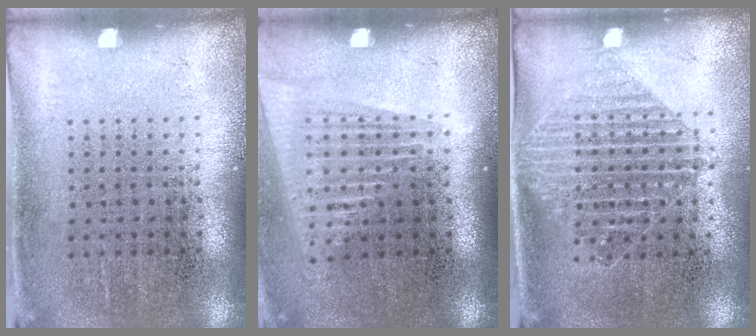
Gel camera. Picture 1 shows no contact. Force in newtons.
{"total": 1.6, "press": 1.4, "slide": 0.8}
{"total": 1.5, "press": 1.3, "slide": 0.8}